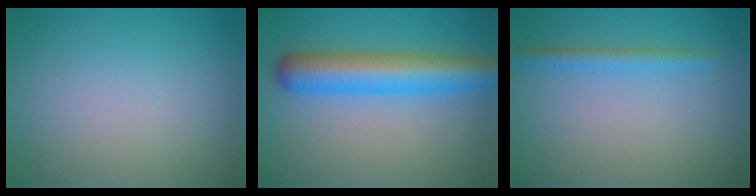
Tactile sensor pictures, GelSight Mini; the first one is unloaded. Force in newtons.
{"total": 6.8, "press": 6.8, "slide": 0.1}
{"total": 1.8, "press": 1.8, "slide": 0.0}